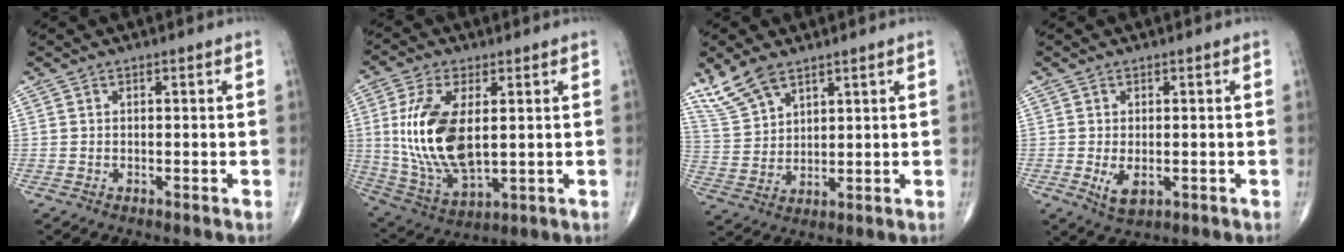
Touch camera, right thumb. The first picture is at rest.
{"total": 16.2, "force": [2.0, 7.9, 14.0], "torque": [-0.288, -0.016, 0.050]}
{"total": 8.4, "force": [6.2, 3.7, 4.3], "torque": [-0.084, -0.016, 0.135]}
{"total": 3.9, "force": [-0.8, 2.1, 3.2], "torque": [-0.055, -0.009, -0.007]}